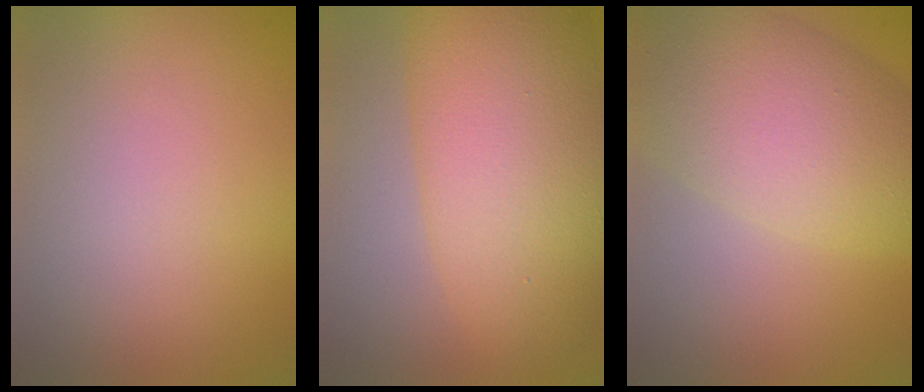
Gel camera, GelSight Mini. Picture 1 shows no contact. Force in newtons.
{"total": 11.5, "press": 11.5, "slide": 0.2}
{"total": 8.5, "press": 8.5, "slide": 0.3}